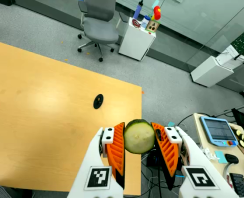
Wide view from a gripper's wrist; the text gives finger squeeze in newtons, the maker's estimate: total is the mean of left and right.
{"total": 10.6, "left": 9.5, "right": 11.7}